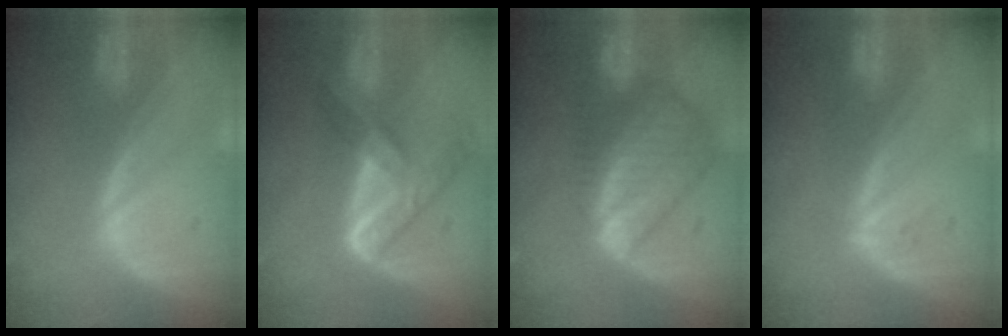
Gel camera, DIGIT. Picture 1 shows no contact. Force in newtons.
{"total": 7.9, "press": 6.4, "slide": 4.5}
{"total": 9.0, "press": 7.7, "slide": 4.7}
{"total": 1.1, "press": 1.1, "slide": 0.1}